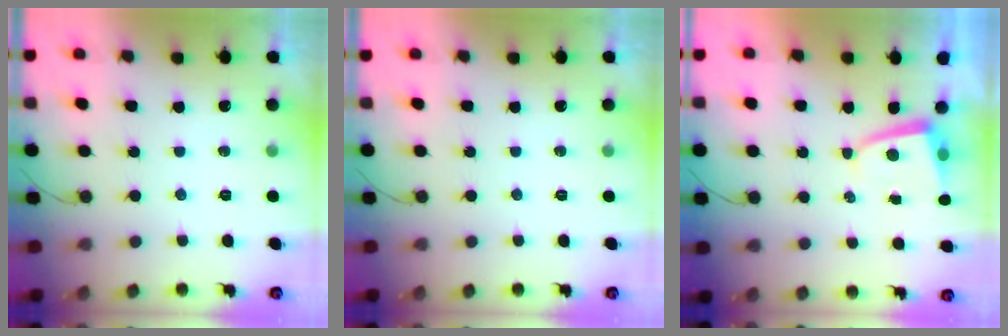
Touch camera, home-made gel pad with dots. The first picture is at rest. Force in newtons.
{"total": 0.0}
{"total": 2.0, "press": 2.0, "slide": 0.3}